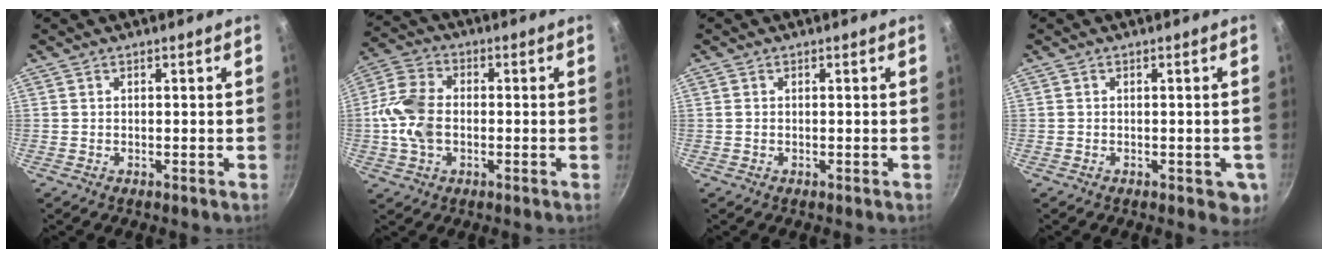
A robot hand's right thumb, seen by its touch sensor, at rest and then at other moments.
{"total": 10.6, "force": [-1.0, 7.3, 7.6], "torque": [-0.149, 0.019, -0.033]}
{"total": 0.5, "force": [0.1, 0.4, 0.3], "torque": [-0.006, 0.001, 0.000]}
{"total": 4.4, "force": [-1.3, 2.5, 3.3], "torque": [-0.013, 0.005, -0.012]}